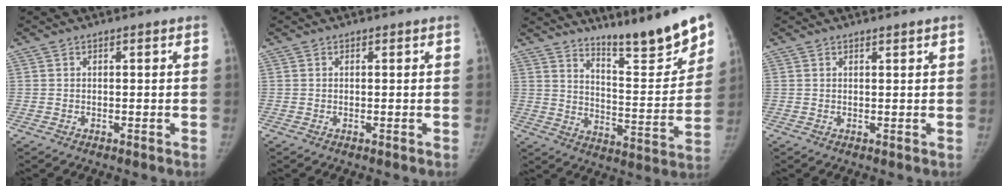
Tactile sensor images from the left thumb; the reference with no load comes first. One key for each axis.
{"total": 0.0}
{"total": 18.2, "fx": 13.8, "fy": 3.5, "fz": 11.3, "tx": -0.120, "ty": -0.101, "tz": 0.214}
{"total": 0.6, "fx": 0.6, "fy": -0.1, "fz": 0.3, "tx": -0.006, "ty": -0.004, "tz": 0.013}